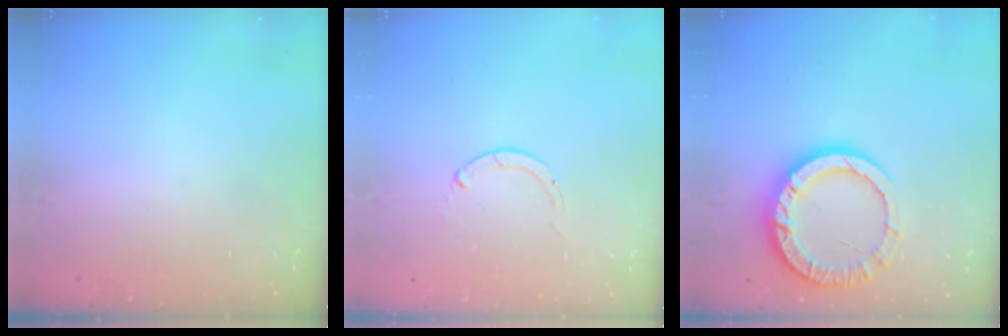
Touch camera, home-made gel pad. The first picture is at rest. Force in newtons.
{"total": 0.0}
{"total": 13.0, "press": 12.9, "slide": 1.3}